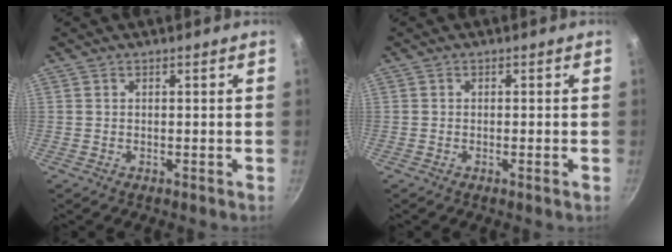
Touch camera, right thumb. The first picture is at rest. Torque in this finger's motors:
{"motor_torque": [-0.45, -0.15, -0.18, -0.11, 0.00]}